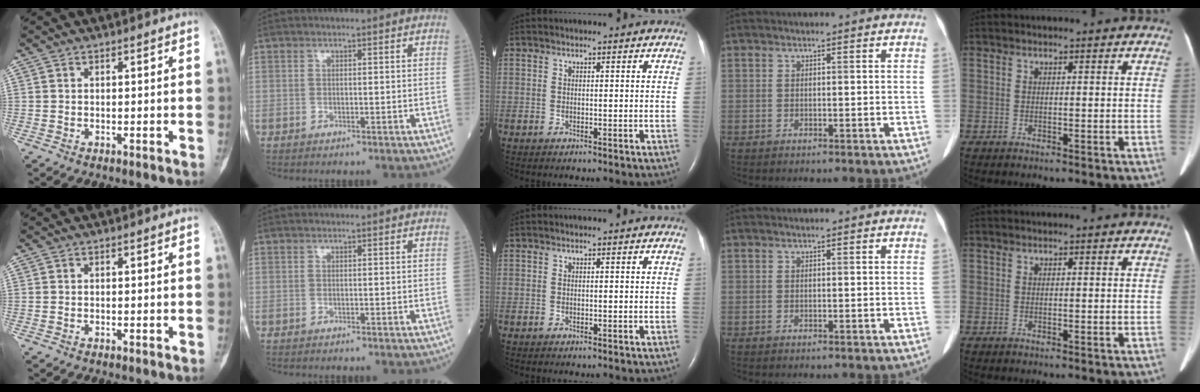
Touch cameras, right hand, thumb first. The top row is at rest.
{}